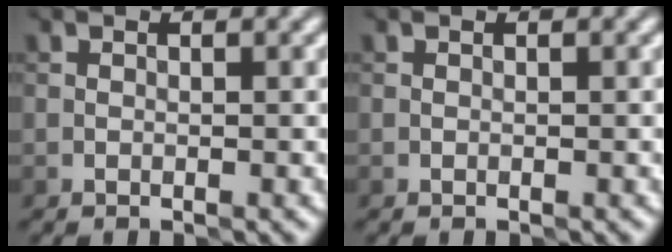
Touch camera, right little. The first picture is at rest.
{"total": 0.0}